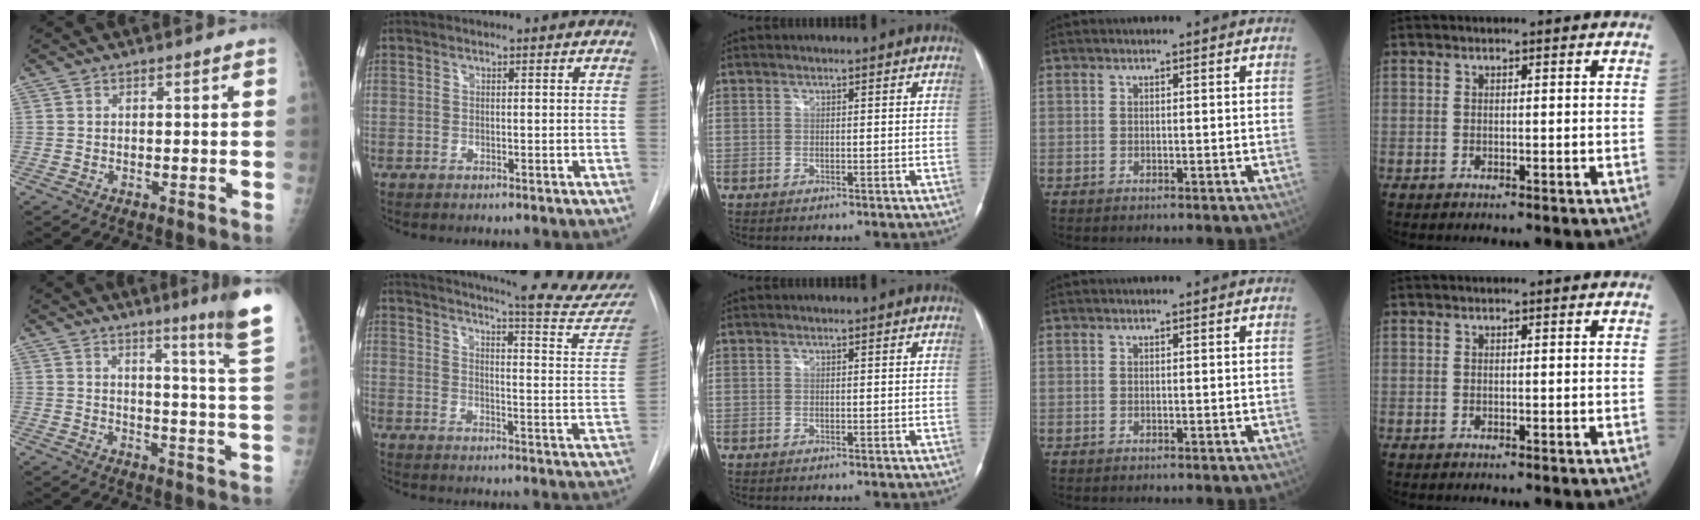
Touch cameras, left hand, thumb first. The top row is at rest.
{"thumb": {"total": 13.3, "force": [9.3, -0.7, 9.4], "torque": [-0.114, -0.080, 0.113]}, "index": {"total": 24.5, "force": [23.0, 0.5, 8.5], "torque": [-0.121, -0.109, 0.269]}}